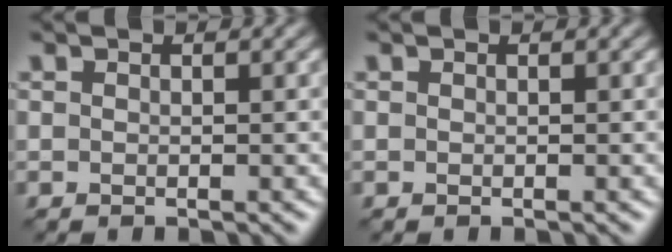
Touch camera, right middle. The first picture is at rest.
{"total": 0.0}